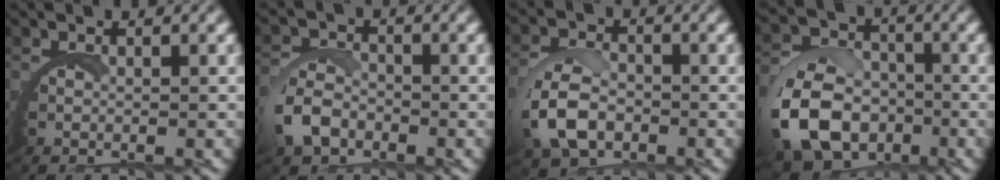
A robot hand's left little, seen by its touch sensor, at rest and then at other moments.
{"total": 2.8, "force": [-0.7, 2.2, 1.6], "torque": [-0.041, -0.003, -0.018]}
{"total": 3.9, "force": [-0.5, 2.7, 2.8], "torque": [-0.070, -0.005, -0.010]}
{"total": 8.5, "force": [-2.4, 6.8, 4.5], "torque": [-0.098, -0.026, -0.043]}